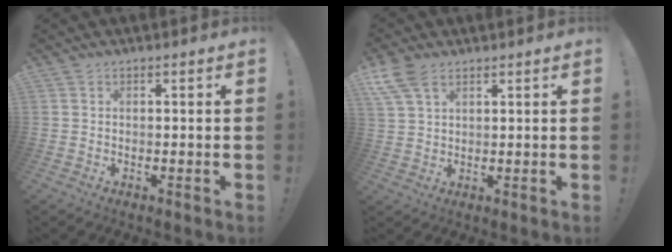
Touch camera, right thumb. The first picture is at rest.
{"total": 7.7, "force": [4.4, 4.0, 4.8], "torque": [-0.100, -0.009, 0.087]}